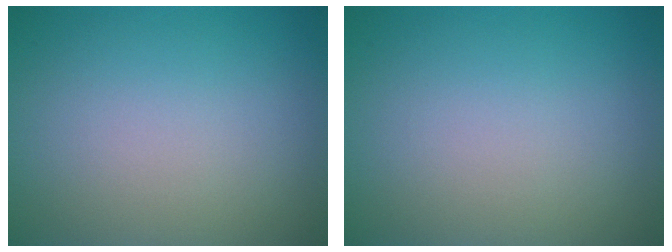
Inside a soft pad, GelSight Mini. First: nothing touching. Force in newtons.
{"total": 0.0}